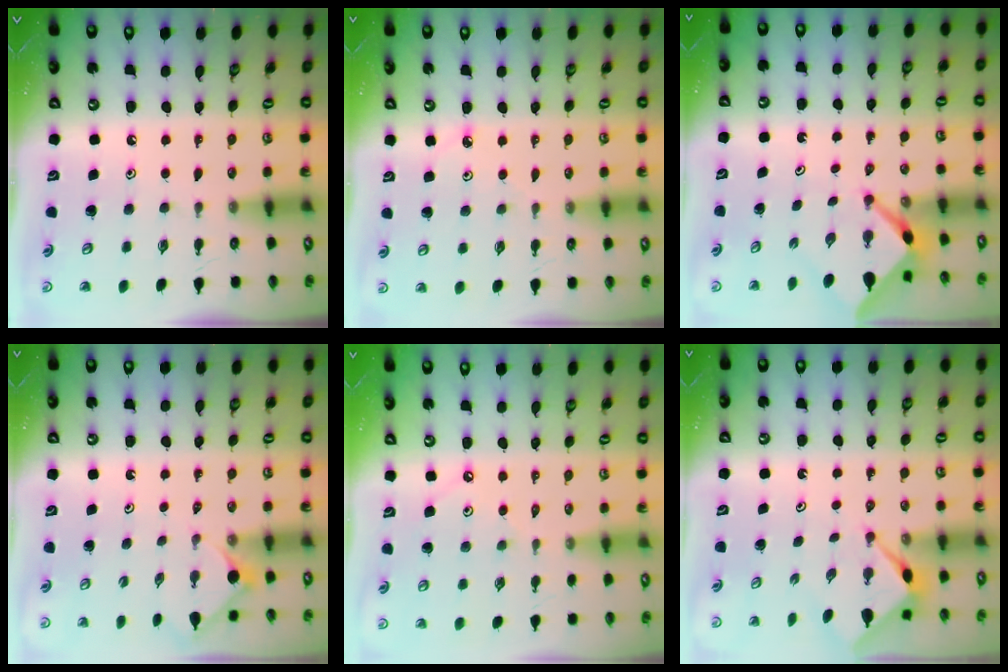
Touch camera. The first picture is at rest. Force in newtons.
{"total": 2.2, "press": 2.2, "slide": 0.3}
{"total": 3.4, "press": 3.4, "slide": 0.4}
{"total": 1.8, "press": 1.8, "slide": 0.4}
{"total": 2.6, "press": 2.6, "slide": 0.4}
{"total": 3.1, "press": 3.1, "slide": 0.3}